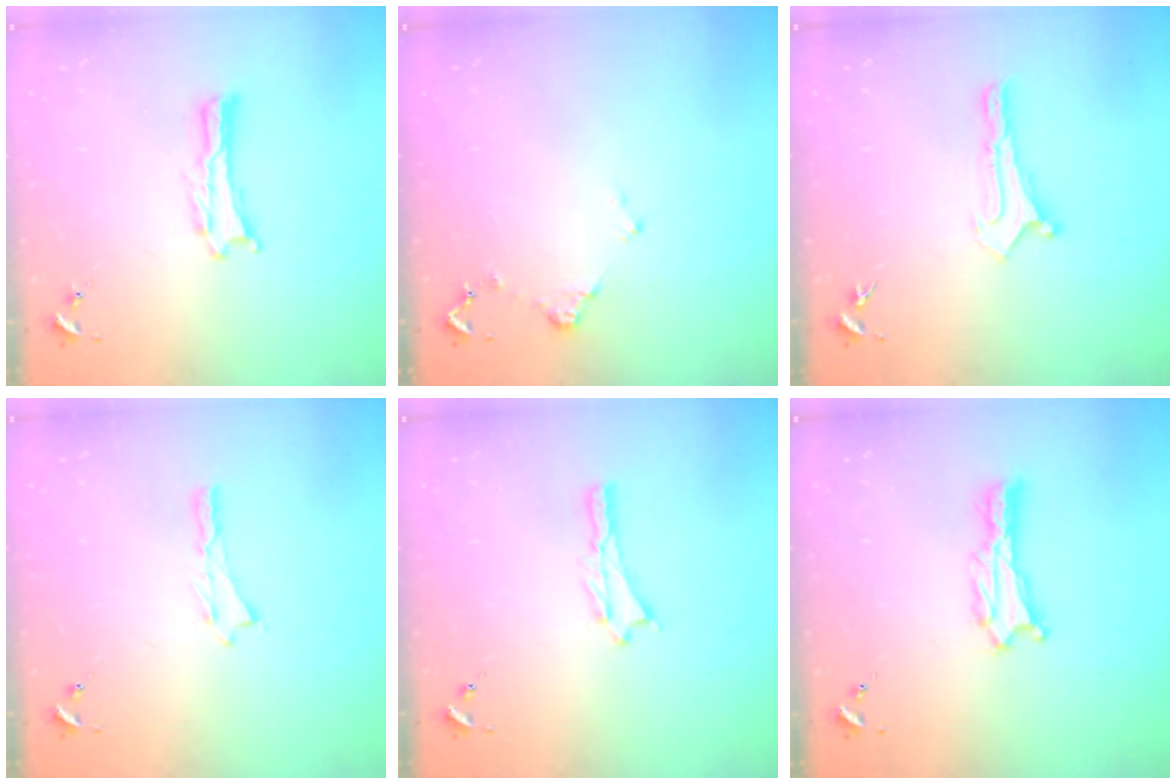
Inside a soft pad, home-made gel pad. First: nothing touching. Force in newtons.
{"total": 1.2, "press": 1.2, "slide": 0.2}
{"total": 0.0}
{"total": 0.0}
{"total": 0.5, "press": 0.5, "slide": 0.2}
{"total": 0.7, "press": 0.7, "slide": 0.1}